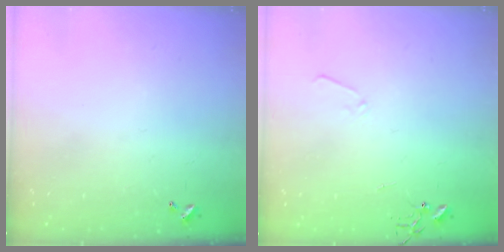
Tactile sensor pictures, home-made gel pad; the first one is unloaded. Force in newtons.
{"total": 4.8, "press": 4.7, "slide": 0.7}